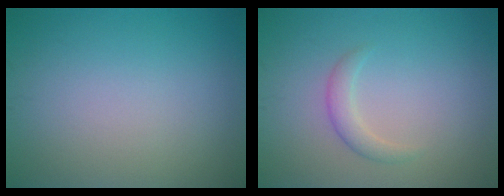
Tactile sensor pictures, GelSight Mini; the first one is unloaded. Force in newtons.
{"total": 1.6, "press": 1.6, "slide": 0.2}